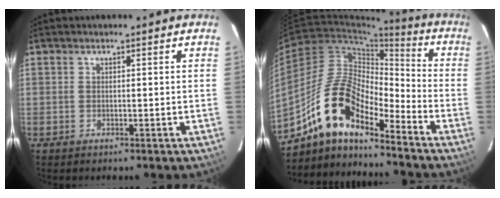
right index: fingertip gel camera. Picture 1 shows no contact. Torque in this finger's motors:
{"motor_torque": [0.76, -0.57, 1.00, 0.17]}